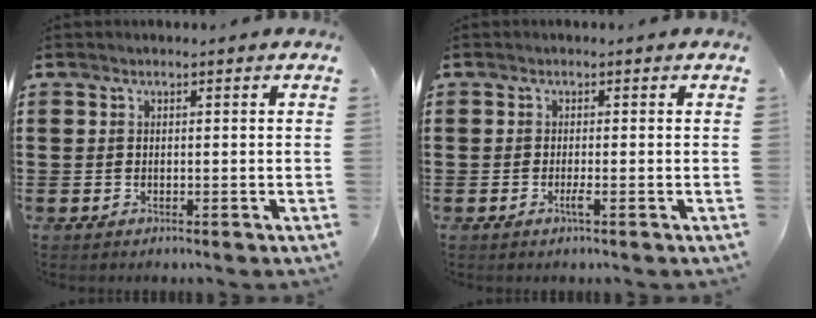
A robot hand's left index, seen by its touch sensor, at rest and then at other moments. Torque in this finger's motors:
{"motor_torque": [0.03, 0.00, 0.00, 0.03]}